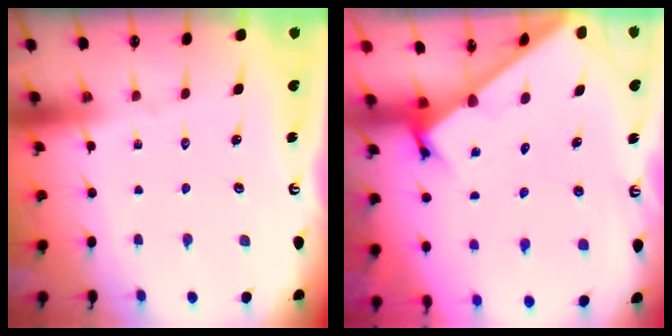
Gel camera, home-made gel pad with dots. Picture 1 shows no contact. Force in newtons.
{"total": 2.4, "press": 2.4, "slide": 0.2}